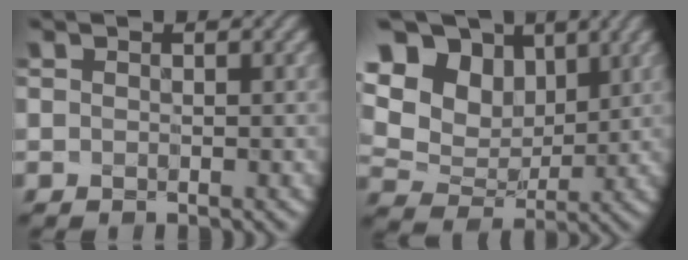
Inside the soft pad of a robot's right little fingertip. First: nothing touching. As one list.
[{"total": 11.2, "force": [4.8, 8.1, 5.9], "torque": [-0.119, 0.019, 0.094]}]